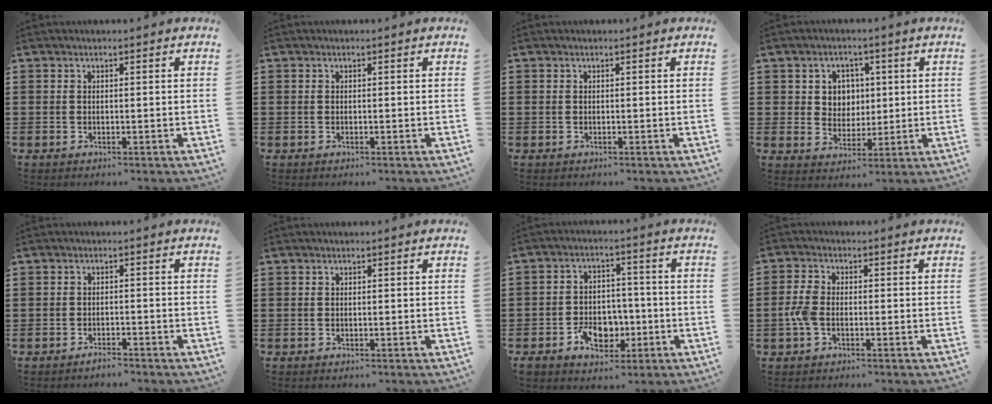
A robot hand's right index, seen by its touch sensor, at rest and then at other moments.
{"total": 0.0}
{"total": 0.0}
{"total": 4.6, "force": [1.2, 4.3, 1.2], "torque": [-0.037, 0.013, 0.018]}
{"total": 1.6, "force": [-1.6, 0.1, 0.2], "torque": [-0.008, 0.000, -0.032]}
{"total": 0.0}
{"total": 7.4, "force": [-2.9, 5.2, 4.4], "torque": [-0.073, 0.017, -0.048]}
{"total": 3.6, "force": [-1.0, 2.0, 2.9], "torque": [-0.081, -0.006, -0.024]}